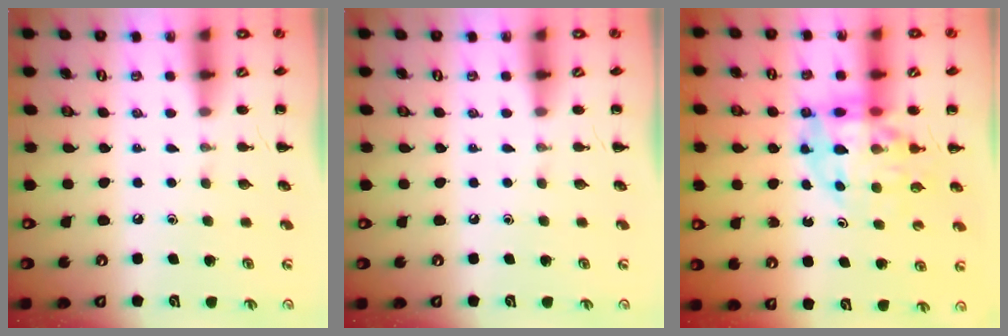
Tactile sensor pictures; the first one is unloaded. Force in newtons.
{"total": 0.0}
{"total": 12.7, "press": 12.0, "slide": 4.0}